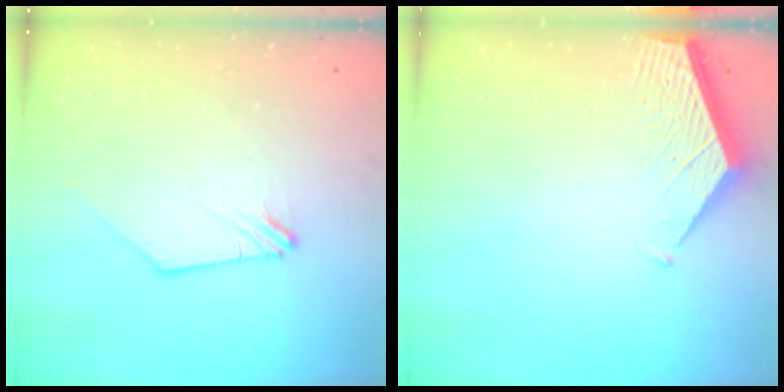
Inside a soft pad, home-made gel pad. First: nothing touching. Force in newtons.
{"total": 3.4, "press": 3.4, "slide": 0.4}